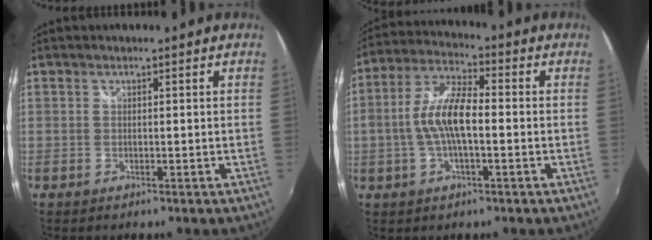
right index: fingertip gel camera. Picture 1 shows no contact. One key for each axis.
{"total": 9.6, "fx": -1.3, "fy": 3.3, "fz": 9.0, "tx": -0.186, "ty": 0.011, "tz": -0.026}